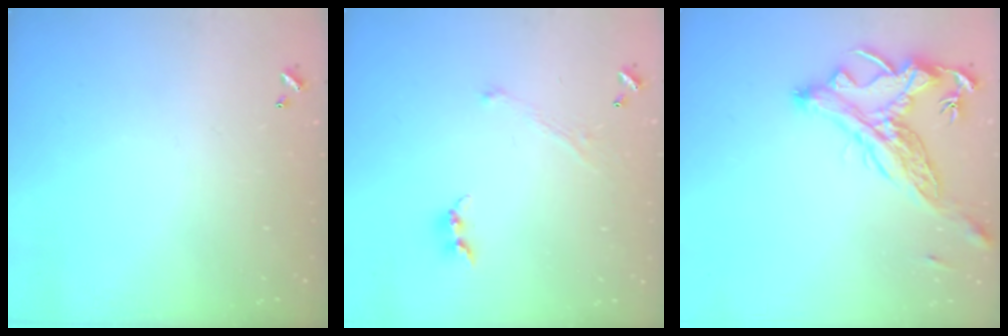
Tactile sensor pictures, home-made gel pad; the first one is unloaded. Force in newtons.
{"total": 1.3, "press": 1.2, "slide": 0.5}
{"total": 4.1, "press": 3.9, "slide": 1.2}